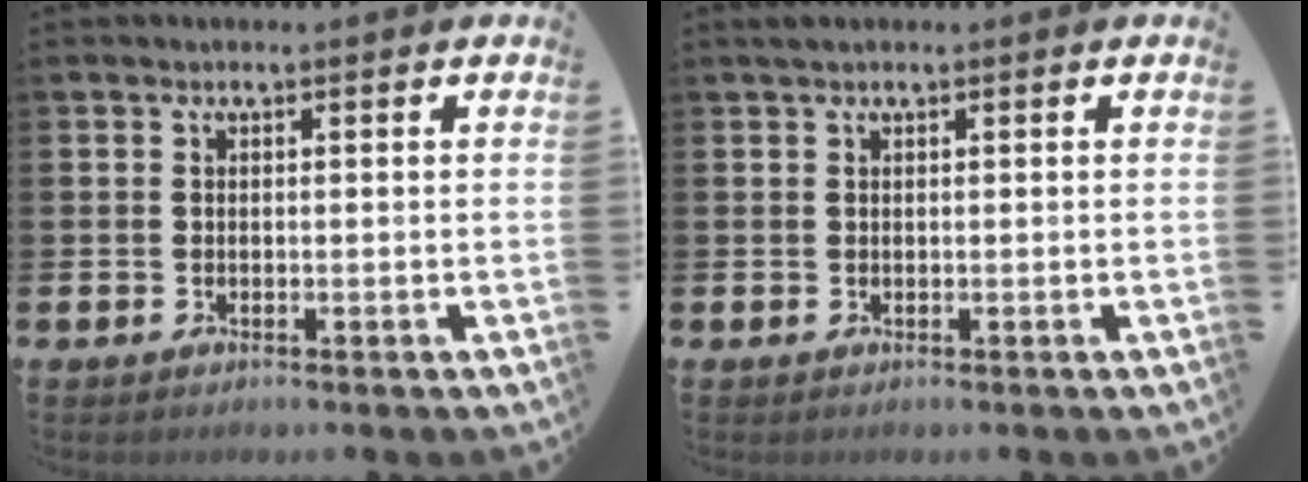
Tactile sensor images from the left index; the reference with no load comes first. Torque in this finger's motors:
{"motor_torque": [-0.08, -0.02, 0.01, 0.02]}